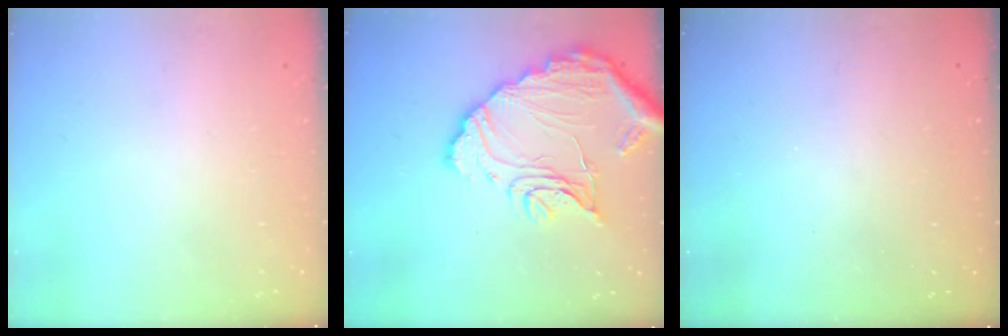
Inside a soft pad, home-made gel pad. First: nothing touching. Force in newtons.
{"total": 16.8, "press": 16.7, "slide": 1.6}
{"total": 3.1, "press": 3.1, "slide": 0.1}